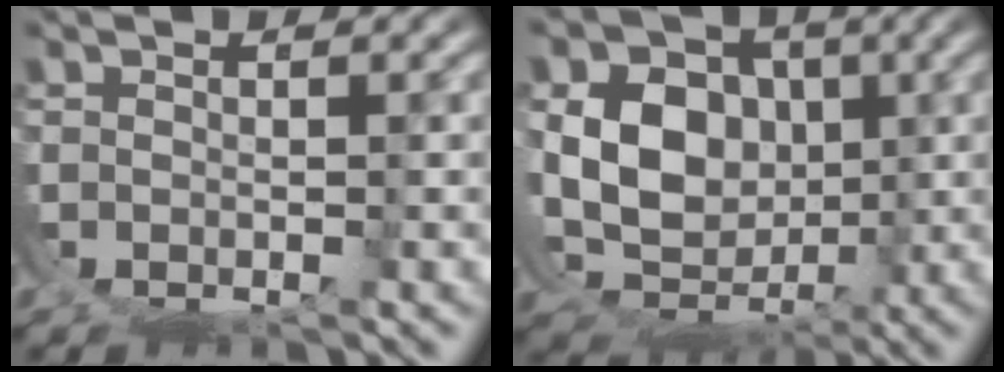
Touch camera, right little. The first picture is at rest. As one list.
[{"total": 12.5, "force": [-0.9, 10.1, 7.4], "torque": [-0.139, -0.048, -0.001]}]